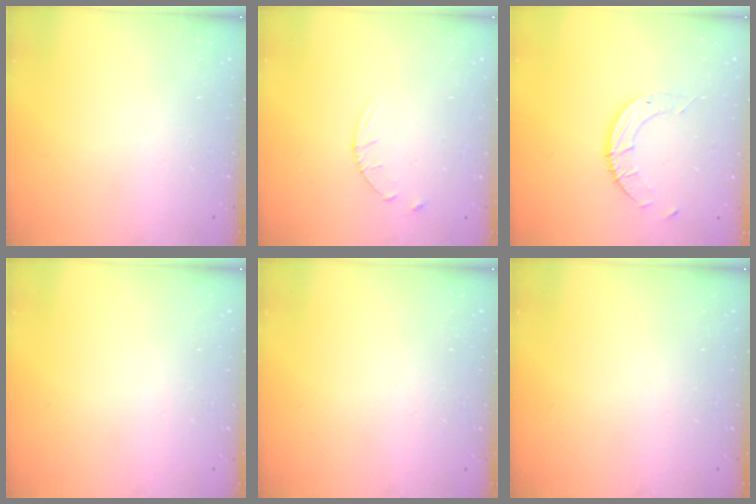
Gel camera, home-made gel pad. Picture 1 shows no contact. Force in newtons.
{"total": 4.9, "press": 4.9, "slide": 0.6}
{"total": 5.6, "press": 5.6, "slide": 0.1}
{"total": 0.0}
{"total": 0.0}
{"total": 0.0}